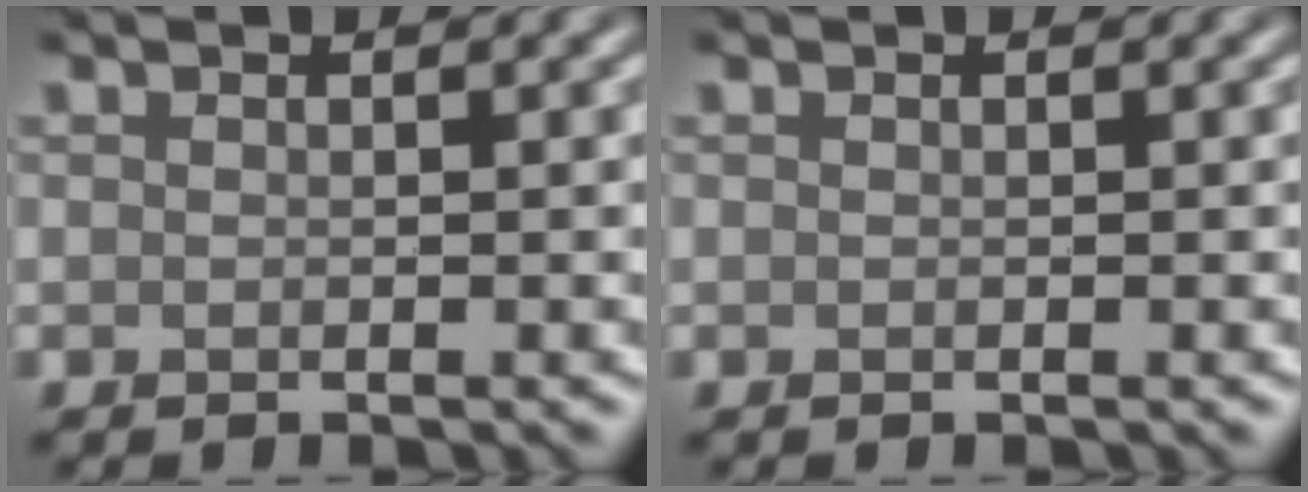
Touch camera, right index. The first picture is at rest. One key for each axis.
{"total": 0.0}